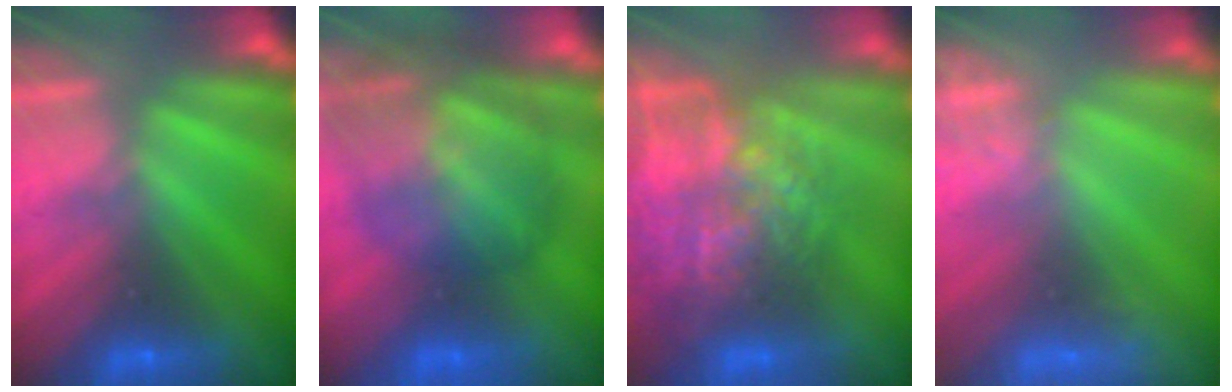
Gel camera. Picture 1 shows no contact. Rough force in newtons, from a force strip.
{"total": 7.4}
{"total": 8.1}
{"total": 2.6}